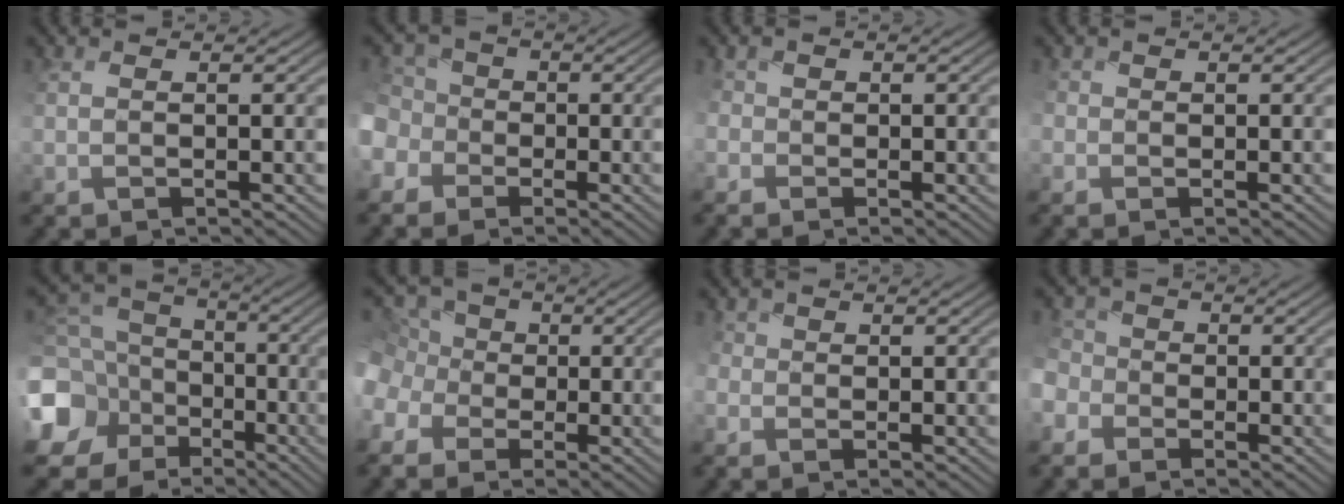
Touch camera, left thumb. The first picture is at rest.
{"total": 6.1, "force": [-2.1, 5.2, 2.3], "torque": [-0.080, -0.003, -0.055]}
{"total": 2.2, "force": [-1.1, 1.8, 0.7], "torque": [-0.024, -0.003, -0.024]}
{"total": 1.5, "force": [-0.7, 1.3, 0.5], "torque": [-0.016, -0.003, -0.013]}
{"total": 15.0, "force": [-4.4, 13.2, 5.7], "torque": [-0.217, -0.025, -0.075]}
{"total": 9.4, "force": [-2.8, 8.1, 4.0], "torque": [-0.134, -0.011, -0.079]}
{"total": 2.0, "force": [-0.8, 1.7, 0.8], "torque": [-0.030, -0.004, -0.017]}
{"total": 4.6, "force": [-2.0, 3.7, 1.8], "torque": [-0.061, 0.000, -0.049]}